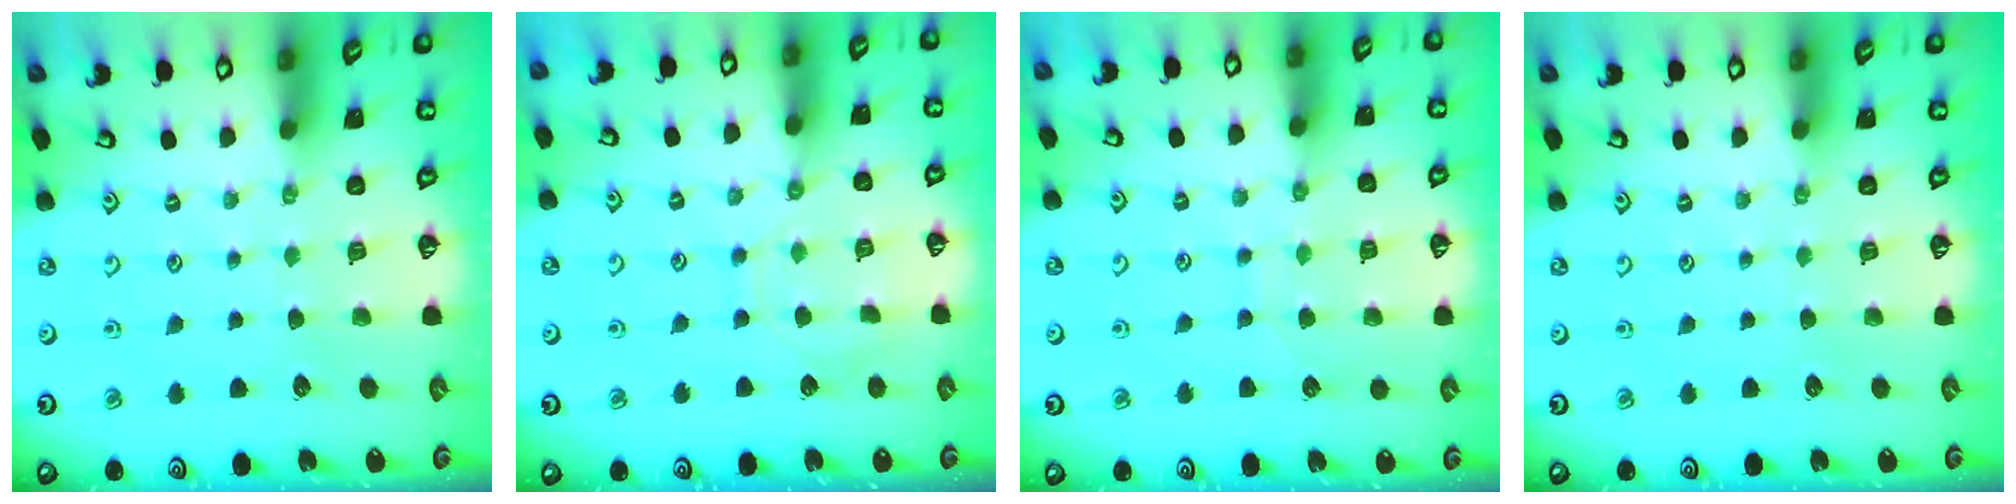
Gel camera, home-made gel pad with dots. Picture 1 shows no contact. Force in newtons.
{"total": 8.5, "press": 8.4, "slide": 0.9}
{"total": 7.6, "press": 7.6, "slide": 0.6}
{"total": 0.0}